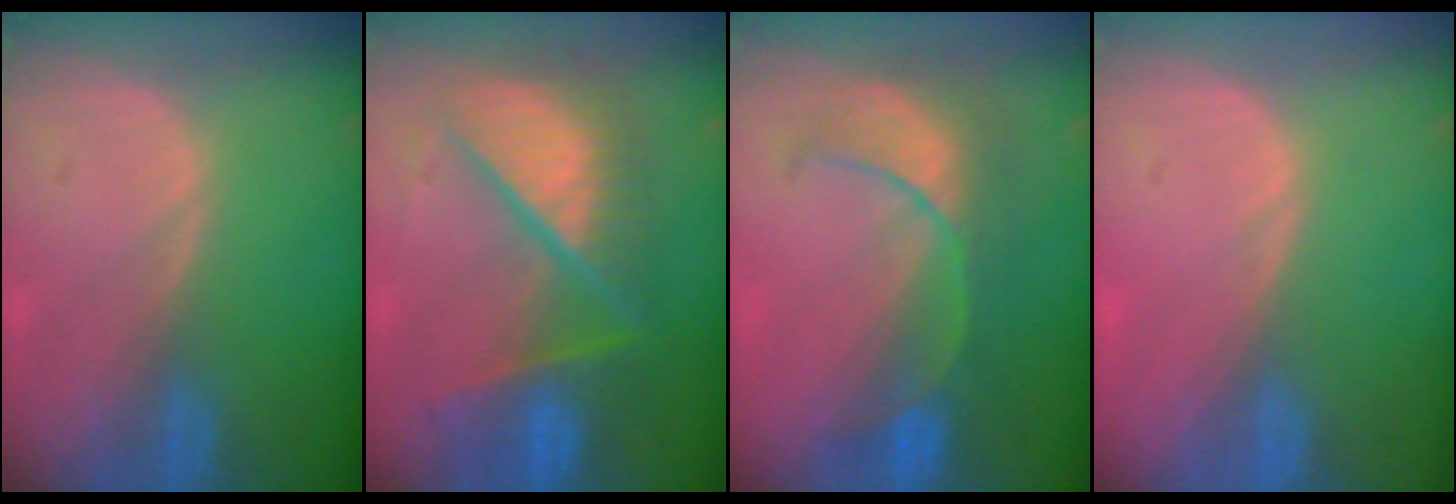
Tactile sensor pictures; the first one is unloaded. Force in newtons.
{"total": 10.8, "press": 10.7, "slide": 1.3}
{"total": 8.1, "press": 7.9, "slide": 2.0}
{"total": 0.5, "press": 0.0, "slide": 0.5}